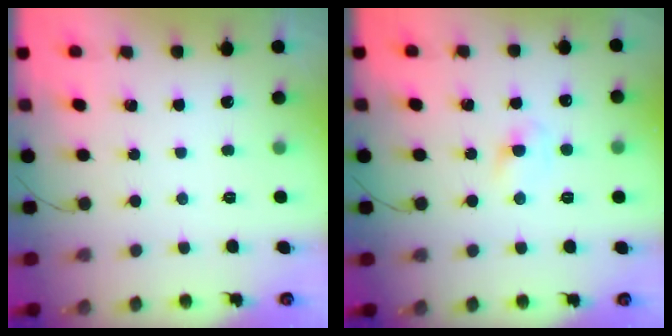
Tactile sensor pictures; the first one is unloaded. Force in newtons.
{"total": 3.1, "press": 2.9, "slide": 1.2}